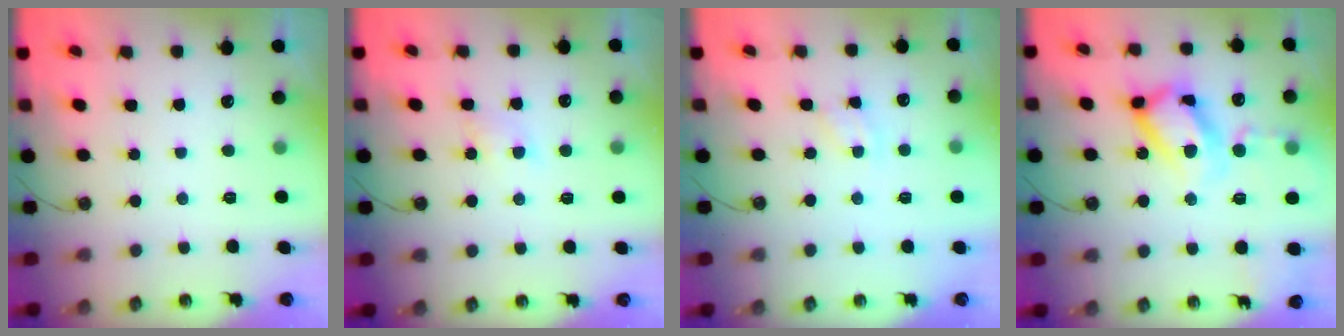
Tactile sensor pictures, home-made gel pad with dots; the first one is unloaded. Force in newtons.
{"total": 5.1, "press": 5.1, "slide": 0.7}
{"total": 2.0, "press": 2.0, "slide": 0.3}
{"total": 18.3, "press": 18.3, "slide": 1.1}